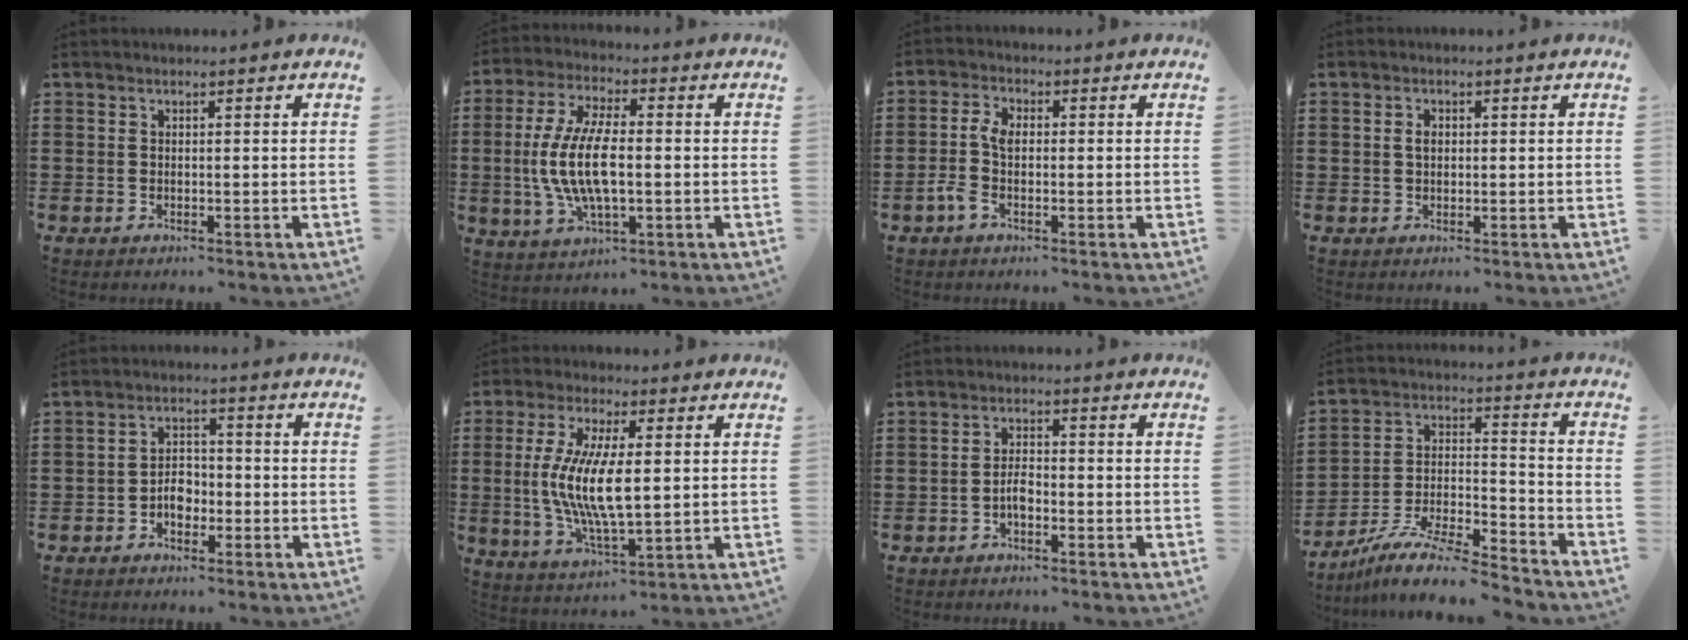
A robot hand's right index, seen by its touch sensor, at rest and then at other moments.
{"total": 11.1, "force": [-0.9, 4.2, 10.2], "torque": [-0.233, -0.015, -0.024]}
{"total": 4.0, "force": [-1.0, 1.9, 3.4], "torque": [-0.089, -0.003, -0.027]}
{"total": 1.6, "force": [0.3, 1.0, 1.2], "torque": [-0.025, 0.007, 0.004]}
{"total": 3.8, "force": [-1.5, 2.6, 2.3], "torque": [-0.038, 0.002, -0.032]}
{"total": 10.1, "force": [0.4, 3.3, 9.5], "torque": [-0.203, -0.006, 0.004]}
{"total": 2.9, "force": [-1.2, 1.2, 2.4], "torque": [-0.054, 0.002, -0.025]}
{"total": 10.3, "force": [-9.2, 1.2, 4.3], "torque": [-0.075, 0.017, -0.183]}